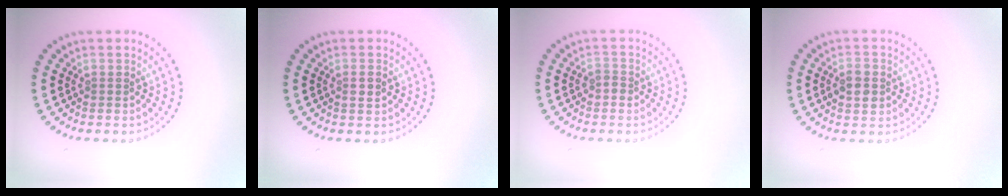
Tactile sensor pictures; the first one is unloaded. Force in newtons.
{"total": 1.0, "press": 0.9, "slide": 0.5}
{"total": 0.9, "press": 0.8, "slide": 0.5}
{"total": 2.8, "press": 2.8, "slide": 0.1}